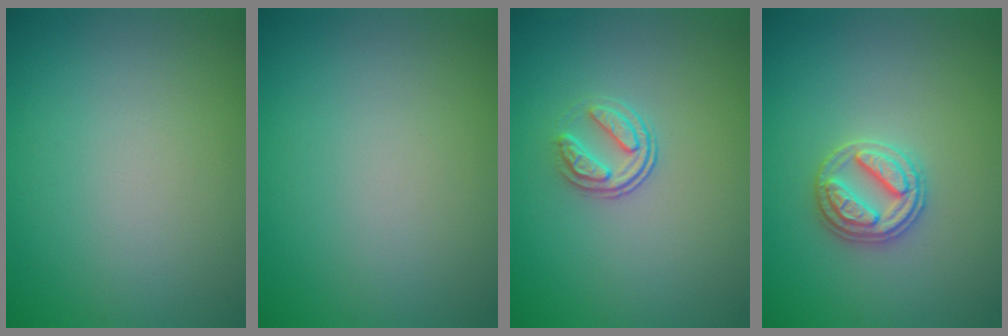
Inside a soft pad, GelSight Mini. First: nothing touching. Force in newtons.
{"total": 0.0}
{"total": 2.3, "press": 1.7, "slide": 1.6}
{"total": 2.8, "press": 2.8, "slide": 0.2}